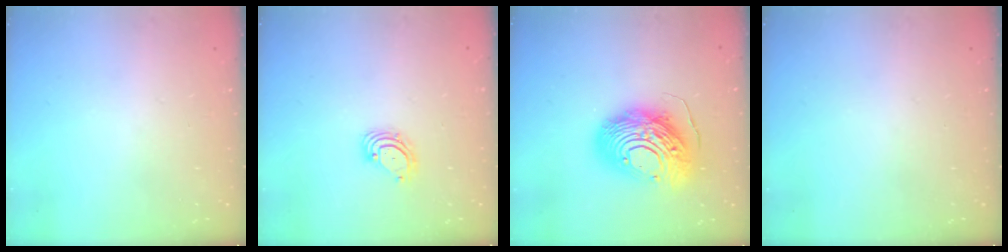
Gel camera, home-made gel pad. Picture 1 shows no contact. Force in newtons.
{"total": 4.0, "press": 4.0, "slide": 0.5}
{"total": 18.0, "press": 17.9, "slide": 1.9}
{"total": 0.0}